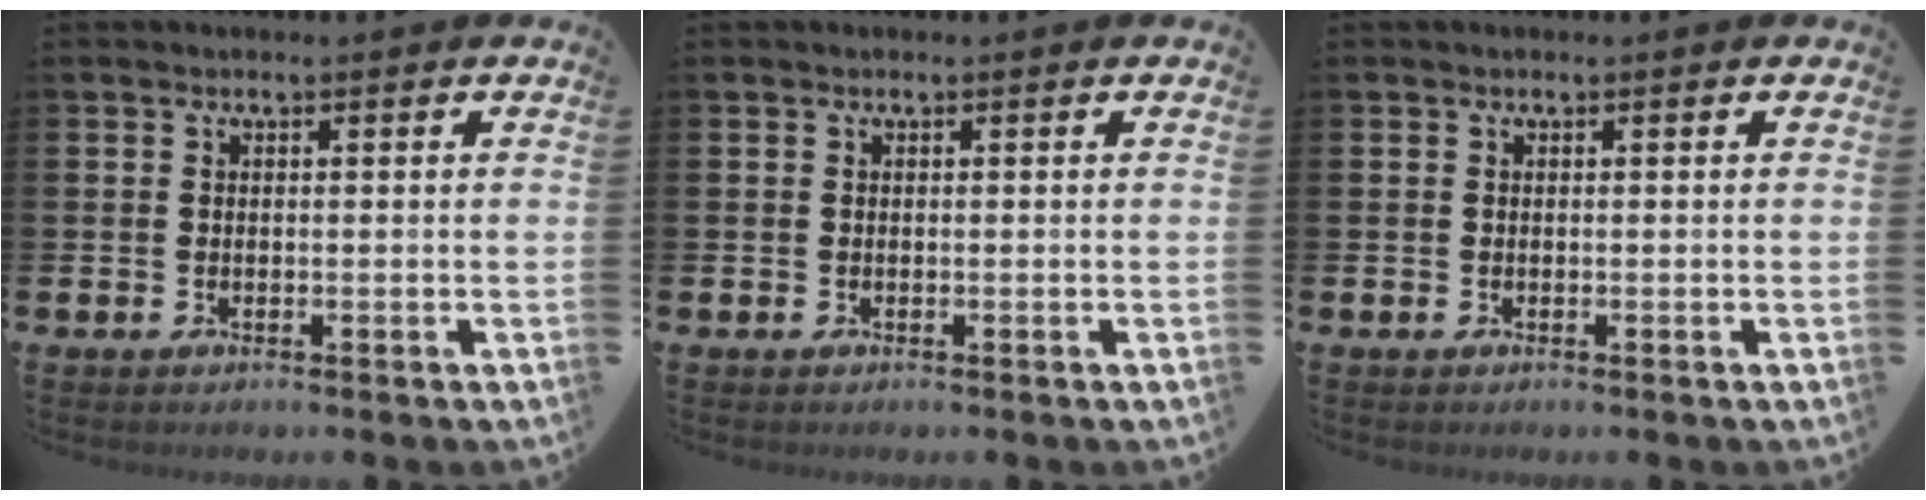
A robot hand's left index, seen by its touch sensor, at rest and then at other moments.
{"total": 0.0}
{"total": 0.0}